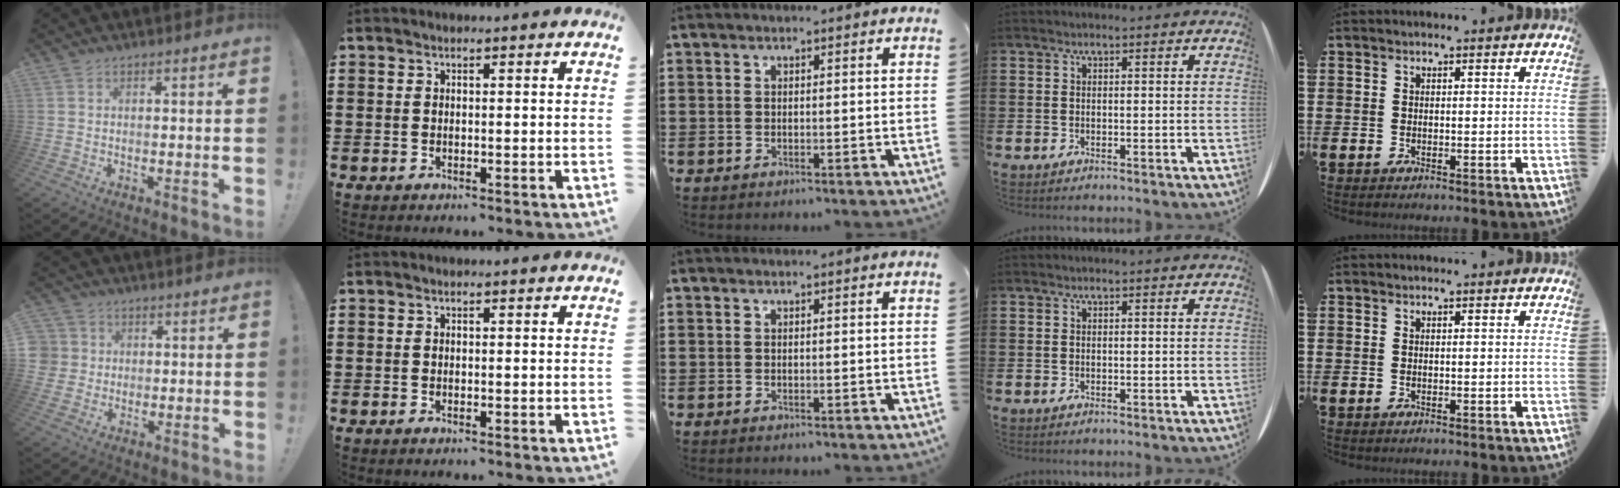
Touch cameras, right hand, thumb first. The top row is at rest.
{"thumb": {"total": 5.3, "force": [0.7, 5.2, 0.8], "torque": [-0.018, -0.001, 0.014]}}